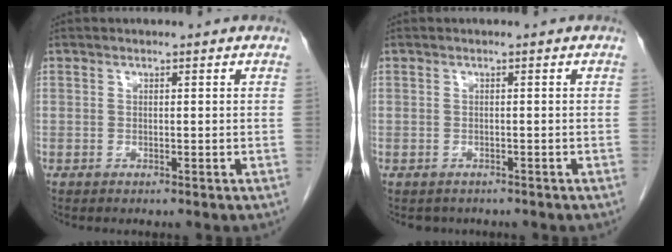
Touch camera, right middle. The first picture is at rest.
{"total": 1.8, "force": [-1.5, 1.1, 0.1], "torque": [-0.005, 0.001, -0.020]}